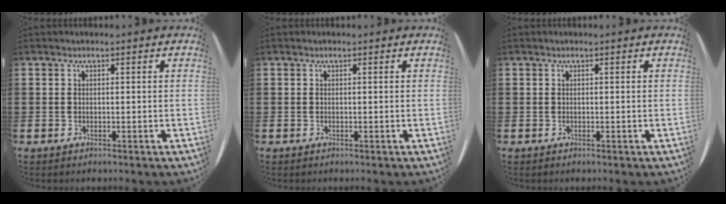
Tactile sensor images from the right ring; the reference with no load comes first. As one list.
[{"total": 0.0}, {"total": 0.0}]